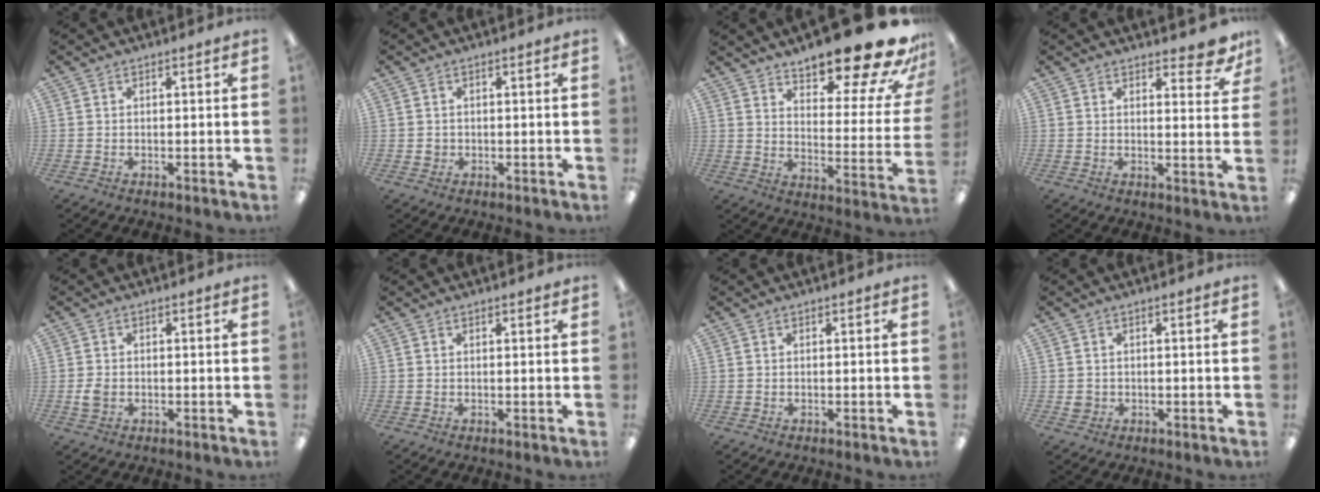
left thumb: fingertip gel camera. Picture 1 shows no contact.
{"total": 1.3, "force": [0.0, 1.2, 0.5], "torque": [-0.011, 0.005, -0.003]}
{"total": 20.6, "force": [15.3, 5.7, 12.5], "torque": [-0.167, -0.107, 0.246]}
{"total": 5.7, "force": [4.7, 1.8, 2.7], "torque": [-0.016, -0.035, 0.076]}
{"total": 2.4, "force": [-0.4, 1.8, 1.6], "torque": [-0.028, 0.003, -0.007]}
{"total": 0.7, "force": [0.5, 0.1, 0.5], "torque": [-0.010, 0.002, 0.009]}
{"total": 0.0}
{"total": 1.6, "force": [0.1, 1.5, 0.6], "torque": [-0.014, 0.004, -0.001]}